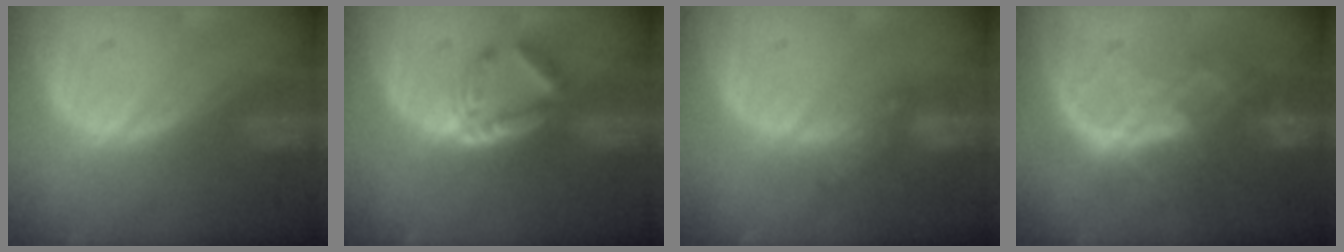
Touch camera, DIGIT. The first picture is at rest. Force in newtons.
{"total": 6.0, "press": 5.3, "slide": 2.8}
{"total": 4.3, "press": 4.1, "slide": 1.5}
{"total": 7.5, "press": 7.3, "slide": 1.6}